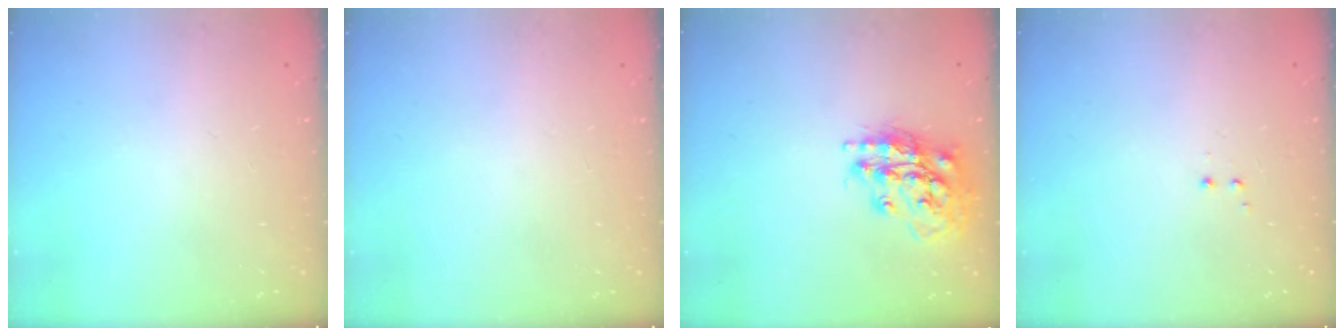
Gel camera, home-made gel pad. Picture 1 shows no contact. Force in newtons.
{"total": 0.0}
{"total": 16.3, "press": 16.2, "slide": 1.1}
{"total": 1.2, "press": 1.0, "slide": 0.6}